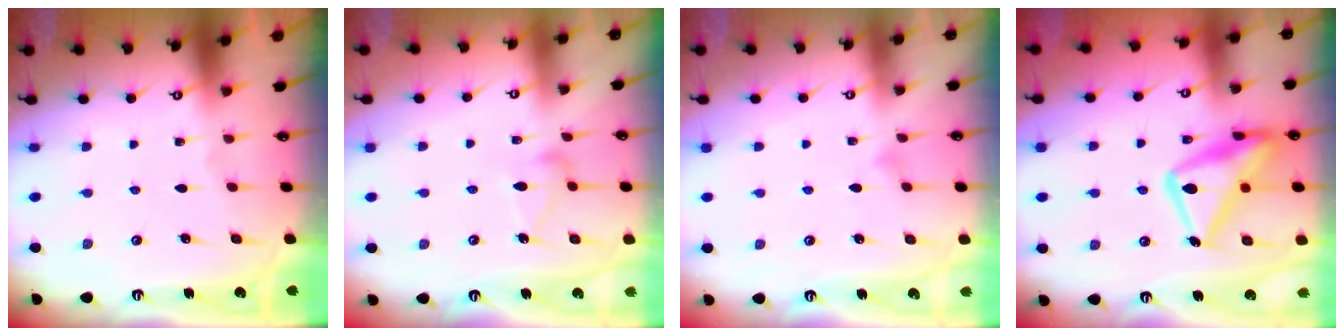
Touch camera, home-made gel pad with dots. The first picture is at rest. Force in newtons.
{"total": 11.5, "press": 11.4, "slide": 0.5}
{"total": 4.1, "press": 4.1, "slide": 0.3}
{"total": 18.9, "press": 18.9, "slide": 1.3}